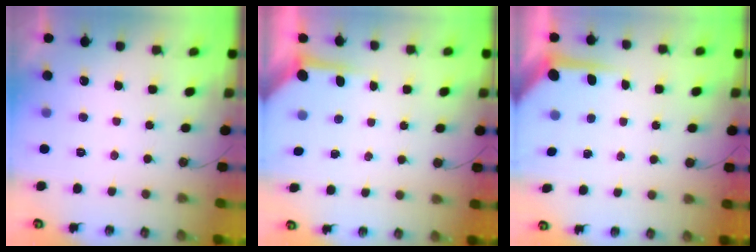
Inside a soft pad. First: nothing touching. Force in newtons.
{"total": 3.9, "press": 3.9, "slide": 0.2}
{"total": 5.3, "press": 5.3, "slide": 0.4}